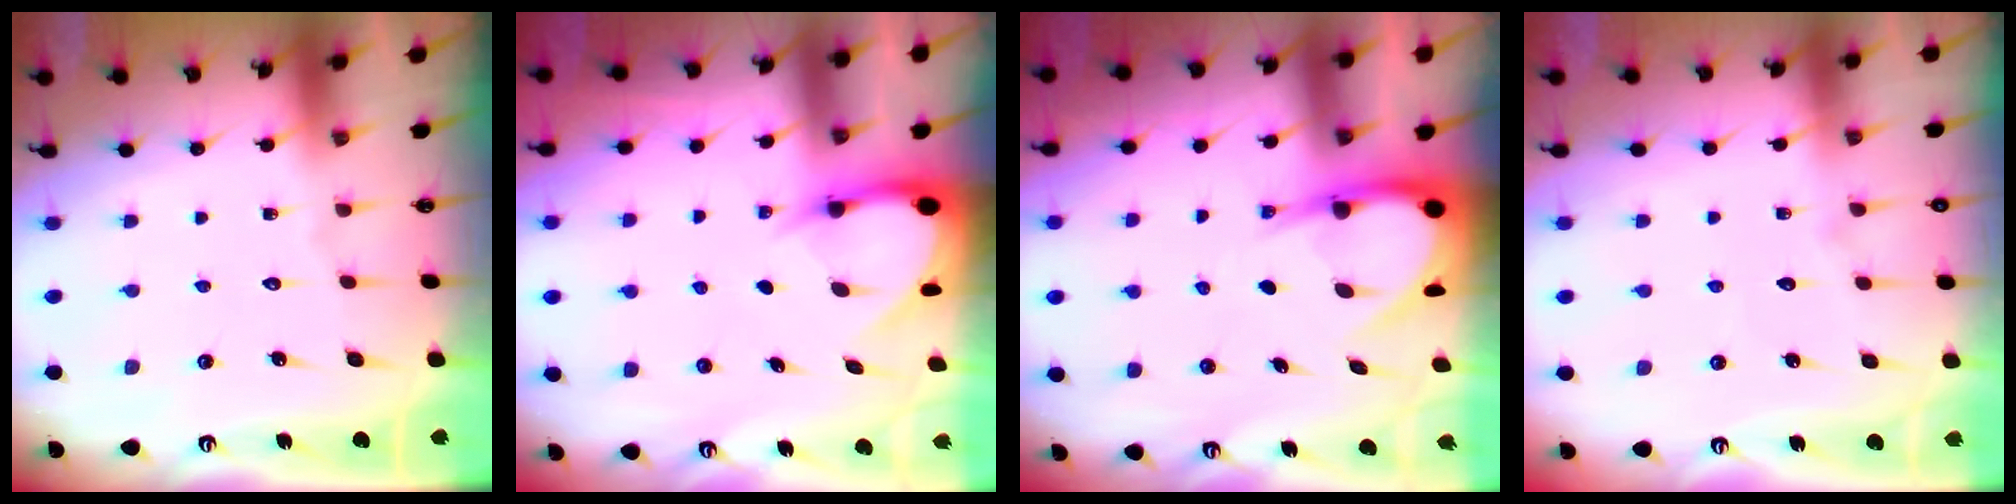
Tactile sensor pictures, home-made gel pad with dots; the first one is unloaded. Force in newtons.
{"total": 4.2, "press": 4.2, "slide": 0.3}
{"total": 7.4, "press": 7.4, "slide": 0.8}
{"total": 5.4, "press": 5.4, "slide": 0.5}